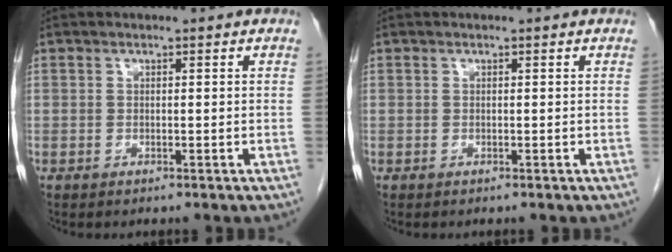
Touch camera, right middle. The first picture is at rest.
{"total": 0.0}